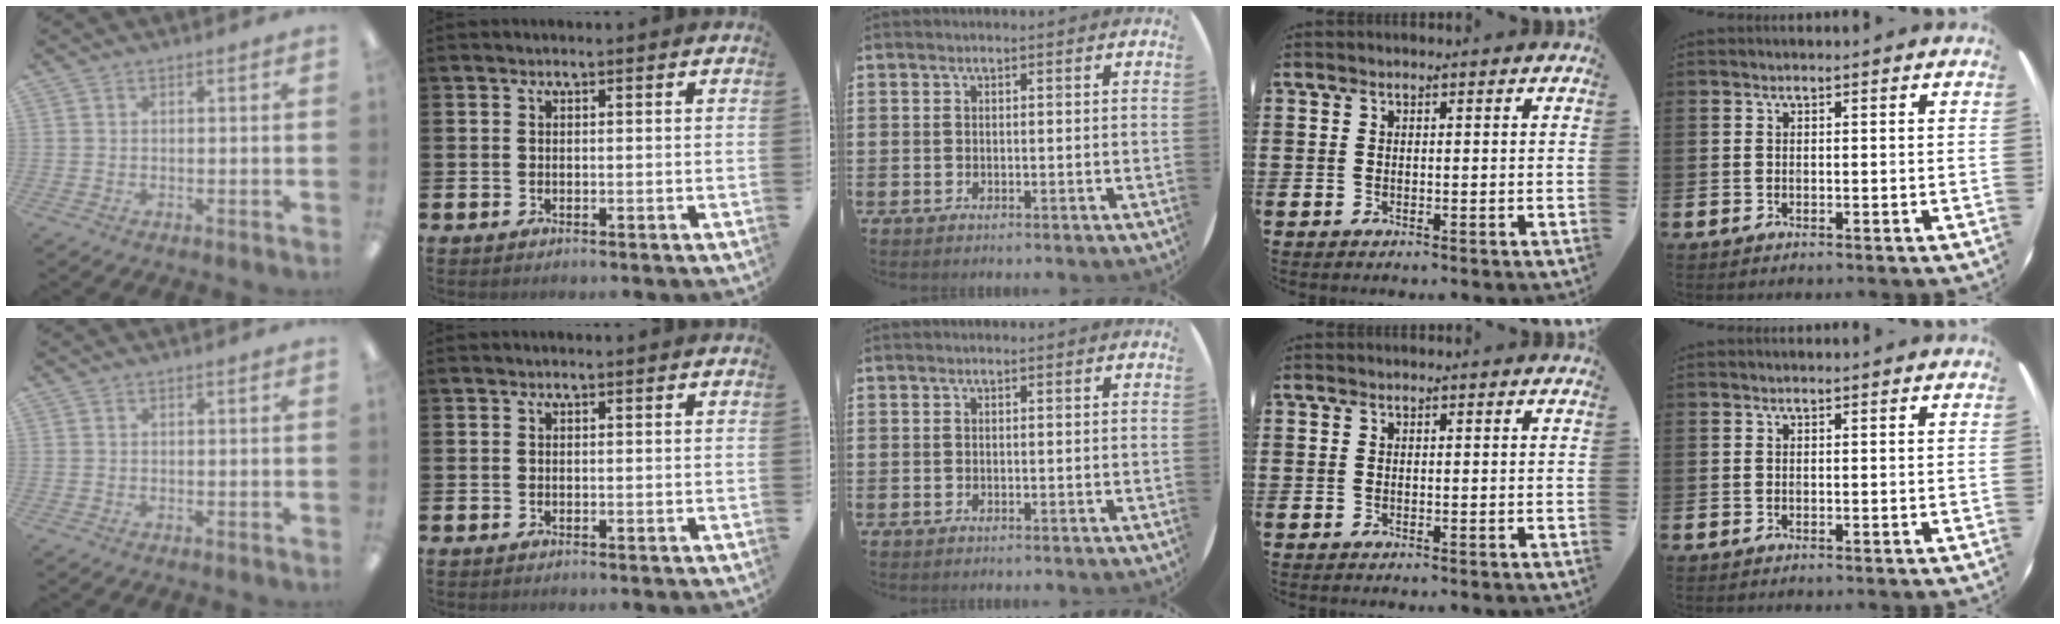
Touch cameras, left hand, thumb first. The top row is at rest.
{}